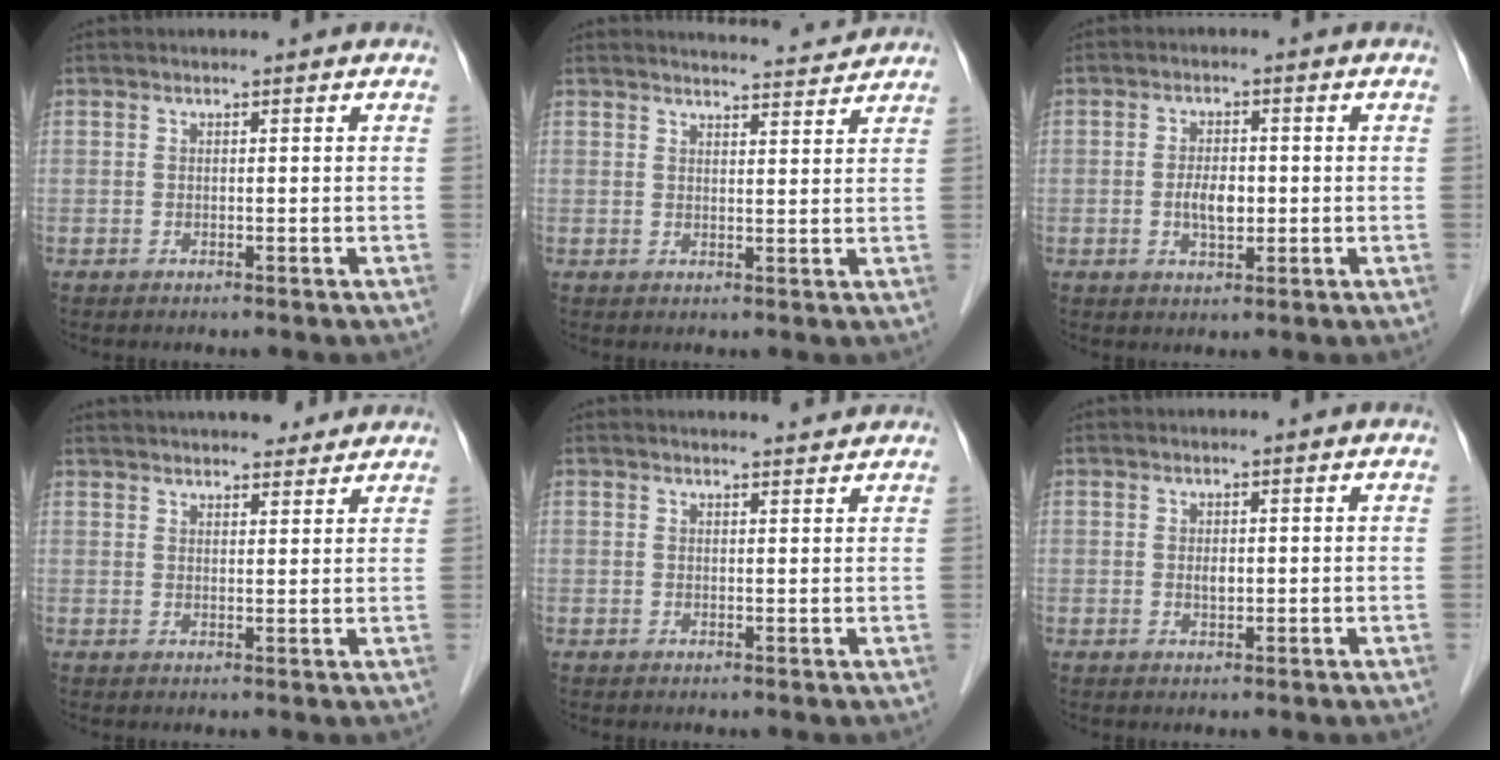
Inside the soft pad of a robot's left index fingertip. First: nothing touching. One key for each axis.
{"total": 5.6, "fx": 5.5, "fy": 0.0, "fz": 0.4, "tx": -0.014, "ty": 0.001, "tz": 0.066}
{"total": 3.7, "fx": -0.5, "fy": 1.8, "fz": 3.2, "tx": -0.061, "ty": 0.000, "tz": -0.009}
{"total": 13.9, "fx": 12.6, "fy": 3.3, "fz": 4.9, "tx": -0.070, "ty": 0.035, "tz": 0.176}
{"total": 3.4, "fx": 3.3, "fy": 0.2, "fz": 0.5, "tx": -0.012, "ty": 0.005, "tz": 0.038}
{"total": 1.1, "fx": 0.2, "fy": 0.6, "fz": 0.9, "tx": -0.016, "ty": -0.003, "tz": 0.004}